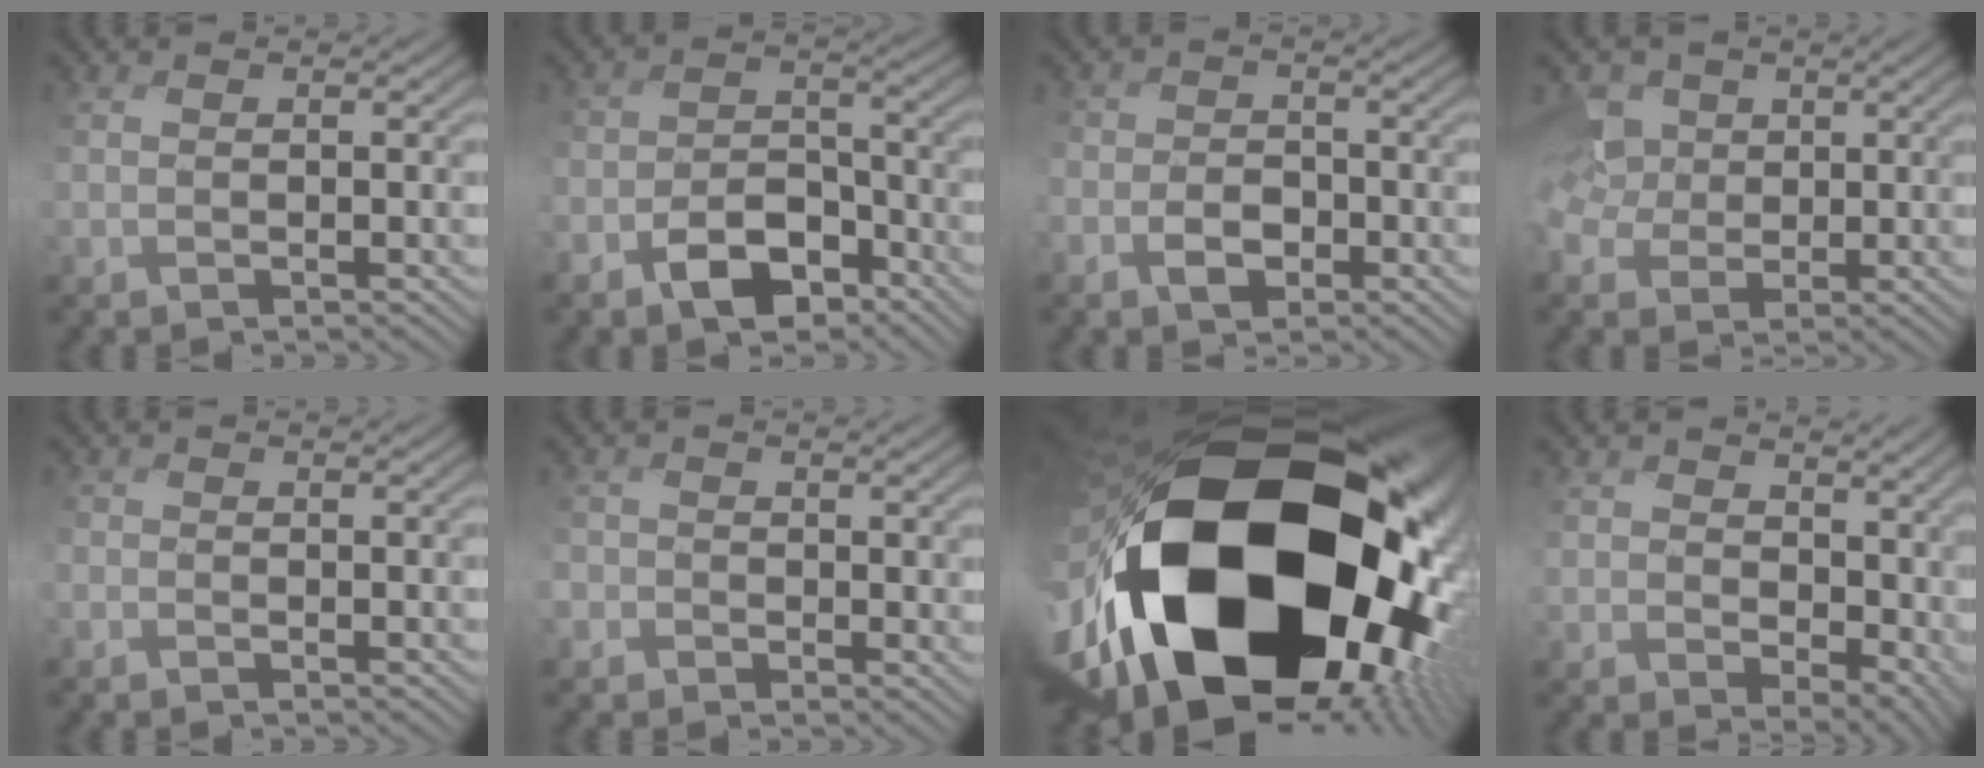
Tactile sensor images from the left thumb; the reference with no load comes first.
{"total": 6.3, "force": [-4.5, 3.1, 3.1], "torque": [-0.042, -0.001, -0.087]}
{"total": 2.9, "force": [-1.9, 1.8, 1.4], "torque": [-0.013, 0.002, -0.047]}
{"total": 6.1, "force": [1.4, 5.0, 3.3], "torque": [-0.099, 0.010, 0.005]}
{"total": 1.3, "force": [-0.7, 1.1, -0.2], "torque": [-0.001, 0.004, -0.023]}
{"total": 2.4, "force": [-0.8, 2.3, 0.0], "torque": [-0.007, 0.002, -0.031]}
{"total": 22.7, "force": [-4.0, 13.9, 17.4], "torque": [-0.356, -0.082, -0.035]}
{"total": 8.6, "force": [2.3, 6.1, 5.7], "torque": [-0.125, -0.032, 0.055]}